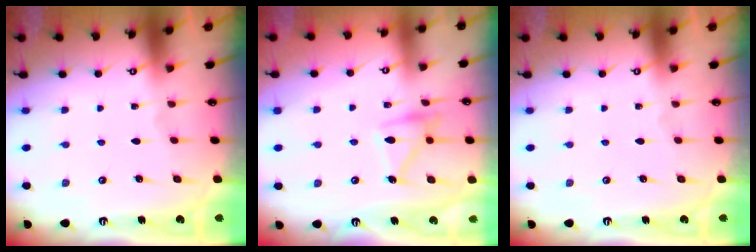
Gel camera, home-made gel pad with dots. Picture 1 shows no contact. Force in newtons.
{"total": 13.6, "press": 13.6, "slide": 0.9}
{"total": 0.0}